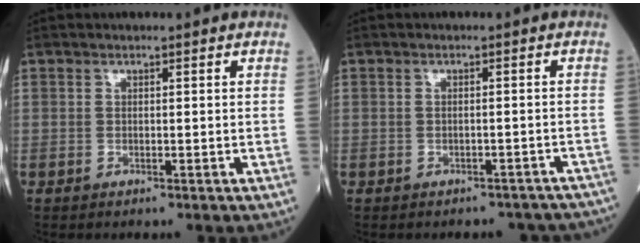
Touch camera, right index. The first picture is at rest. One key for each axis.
{"total": 8.1, "fx": -7.1, "fy": 3.6, "fz": 1.3, "tx": -0.006, "ty": 0.016, "tz": -0.068}